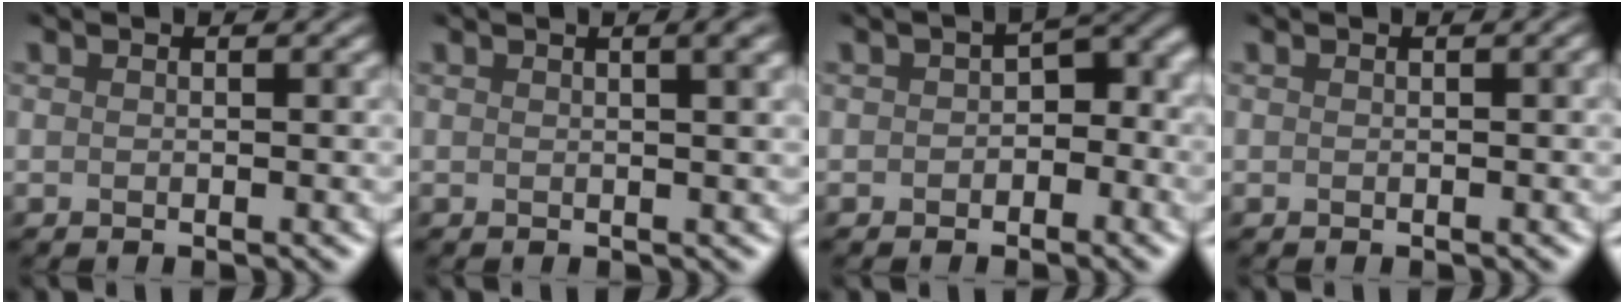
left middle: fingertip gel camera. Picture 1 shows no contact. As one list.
[{"total": 2.6, "force": [0.8, 1.0, 2.2], "torque": [-0.008, 0.010, -0.005]}, {"total": 2.9, "force": [-1.2, 2.0, 1.8], "torque": [-0.010, 0.009, -0.030]}, {"total": 0.6, "force": [-0.2, 0.2, 0.5], "torque": [-0.002, 0.005, -0.006]}]